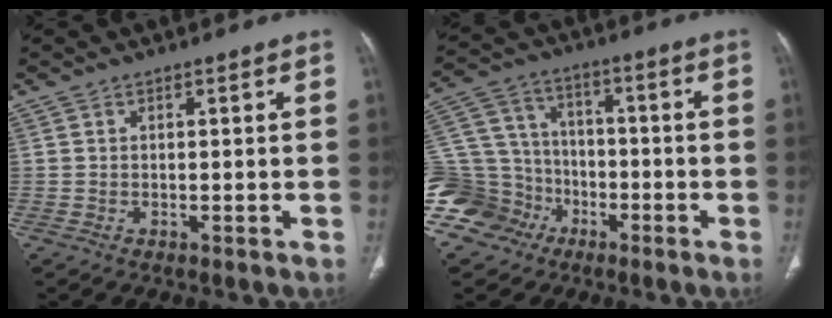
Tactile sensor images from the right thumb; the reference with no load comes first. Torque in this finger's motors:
{"motor_torque": [0.66, -0.46, -0.13, -1.21, 0.00]}